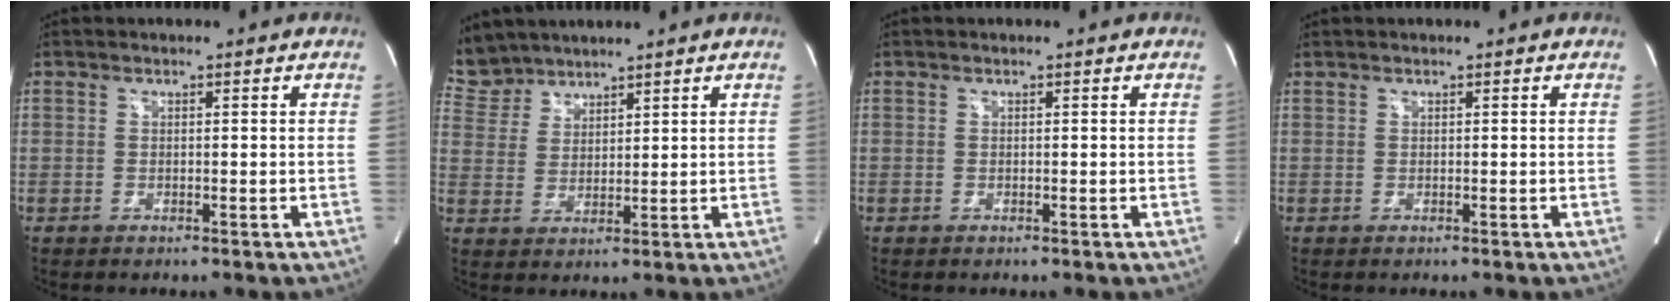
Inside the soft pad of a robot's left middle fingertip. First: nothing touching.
{"total": 6.0, "force": [5.6, 2.1, -0.1], "torque": [-0.003, 0.008, 0.121]}
{"total": 0.0}
{"total": 0.0}